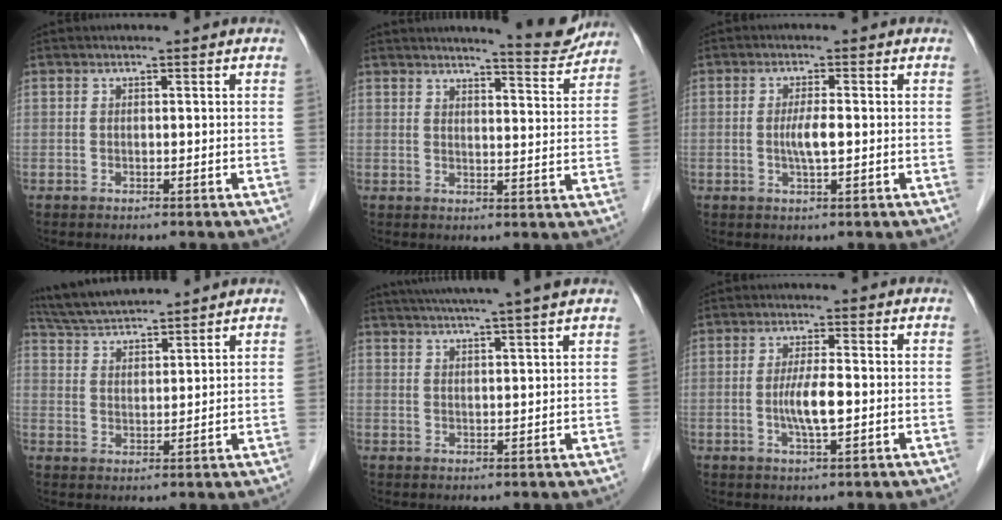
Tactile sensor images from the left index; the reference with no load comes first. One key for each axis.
{"total": 7.0, "fx": 6.8, "fy": 0.2, "fz": 1.6, "tx": -0.026, "ty": -0.025, "tz": 0.080}
{"total": 3.0, "fx": -0.3, "fy": 0.3, "fz": 3.0, "tx": -0.061, "ty": -0.003, "tz": -0.005}
{"total": 9.1, "fx": 8.7, "fy": 0.6, "fz": 2.8, "tx": -0.062, "ty": 0.030, "tz": 0.162}
{"total": 12.1, "fx": 10.4, "fy": -0.9, "fz": 6.1, "tx": -0.100, "ty": 0.022, "tz": 0.138}
{"total": 4.7, "fx": -0.7, "fy": 0.5, "fz": 4.7, "tx": -0.095, "ty": -0.007, "tz": -0.013}